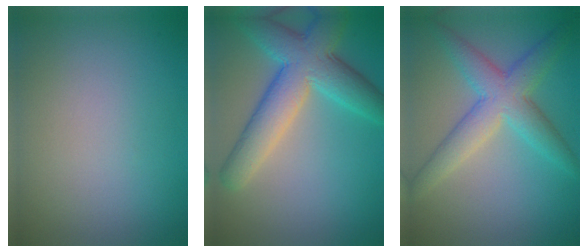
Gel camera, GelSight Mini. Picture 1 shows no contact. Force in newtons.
{"total": 7.7, "press": 7.7, "slide": 0.2}
{"total": 5.5, "press": 5.5, "slide": 0.2}